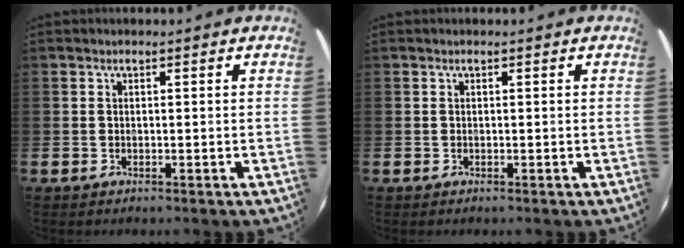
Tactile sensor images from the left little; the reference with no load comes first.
{"total": 0.0}